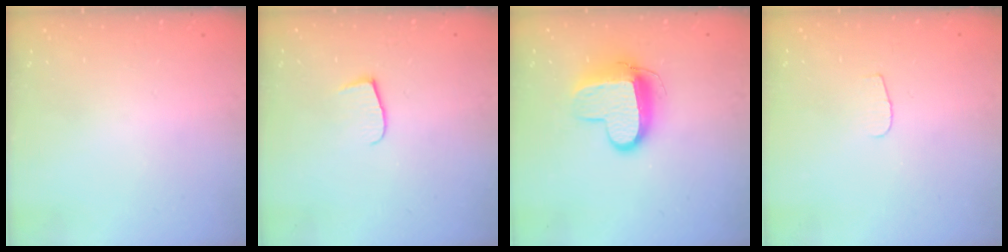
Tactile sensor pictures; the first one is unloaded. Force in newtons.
{"total": 6.2, "press": 6.1, "slide": 0.6}
{"total": 11.6, "press": 11.5, "slide": 1.3}
{"total": 3.4, "press": 3.4, "slide": 0.4}